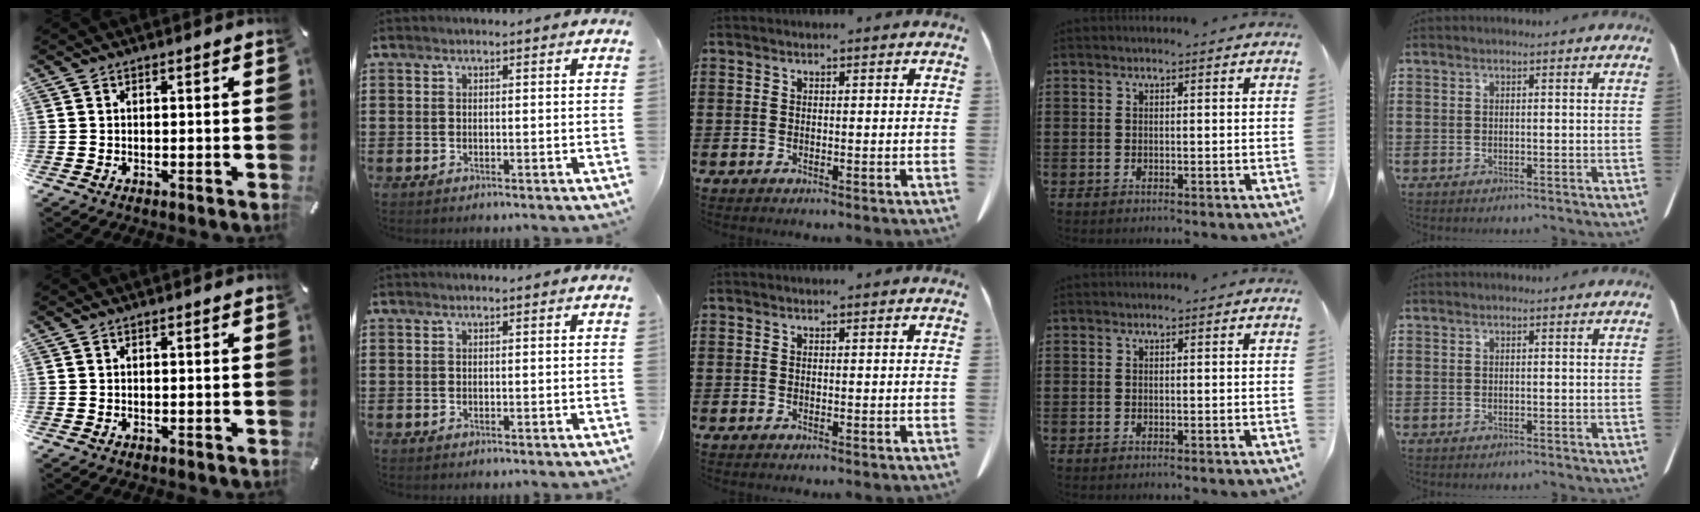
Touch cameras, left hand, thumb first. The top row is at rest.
{}